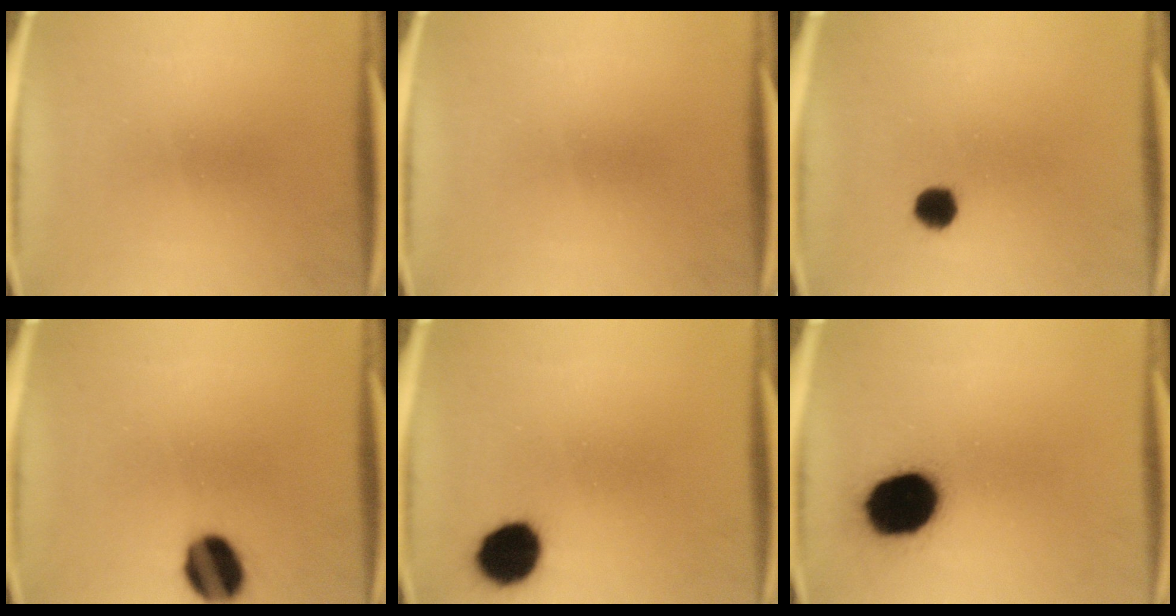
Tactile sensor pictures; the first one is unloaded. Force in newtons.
{"total": 0.0}
{"total": 4.0}
{"total": 10.4}
{"total": 9.9}
{"total": 17.4}